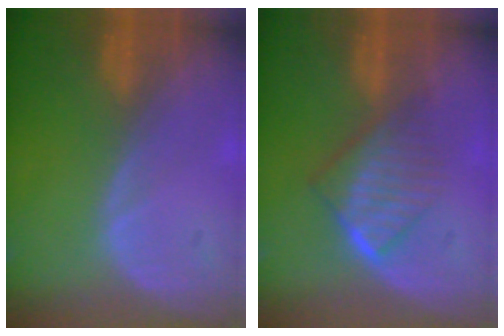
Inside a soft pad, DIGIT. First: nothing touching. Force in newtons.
{"total": 6.6, "press": 5.9, "slide": 3.0}